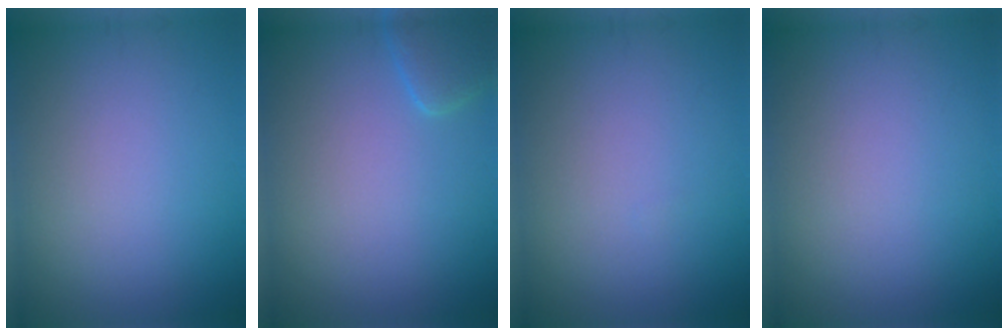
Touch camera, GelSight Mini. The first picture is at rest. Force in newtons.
{"total": 2.1, "press": 2.1, "slide": 0.2}
{"total": 0.0}
{"total": 0.0}